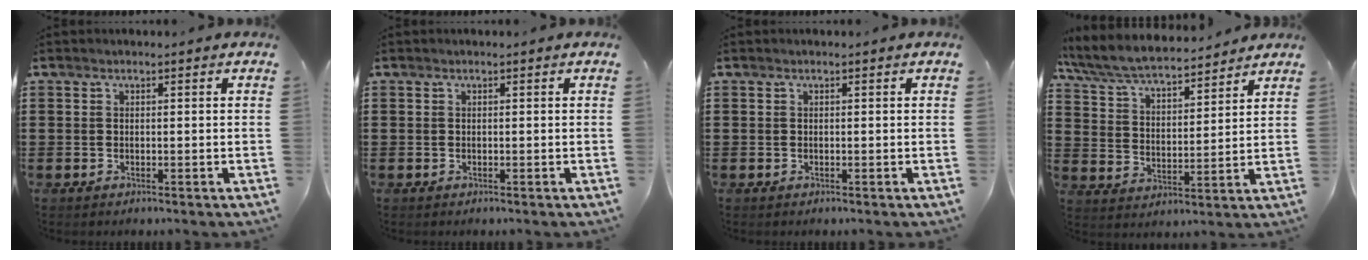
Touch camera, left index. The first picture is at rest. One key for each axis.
{"total": 0.0}
{"total": 0.0}
{"total": 6.9, "fx": 6.5, "fy": 0.8, "fz": 2.2, "tx": -0.071, "ty": -0.033, "tz": 0.112}